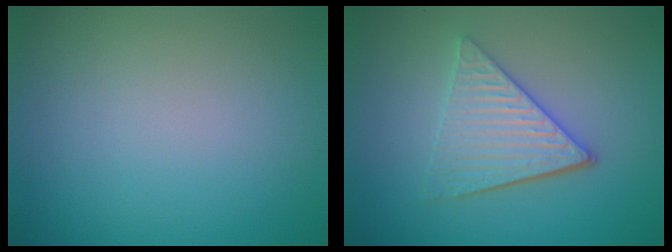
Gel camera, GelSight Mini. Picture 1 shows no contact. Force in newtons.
{"total": 4.3, "press": 3.4, "slide": 2.6}